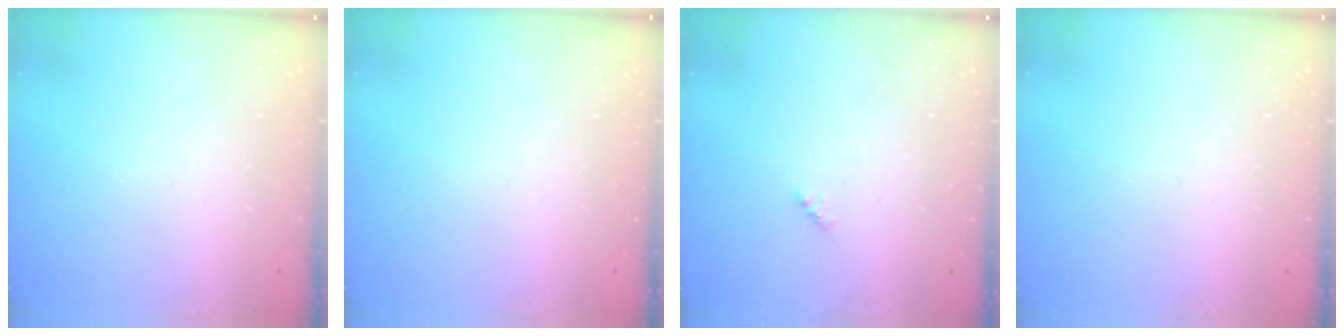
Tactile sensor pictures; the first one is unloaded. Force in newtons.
{"total": 0.0}
{"total": 2.4, "press": 2.4, "slide": 0.4}
{"total": 0.0}